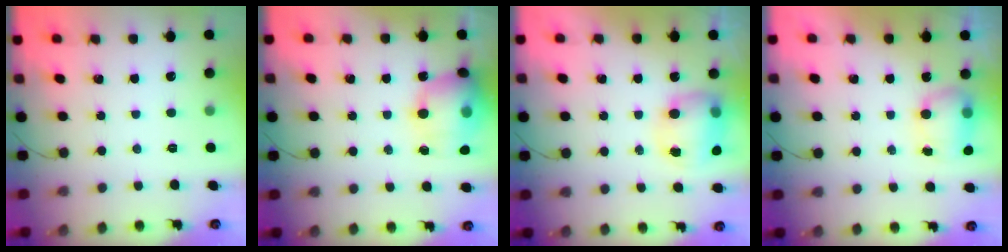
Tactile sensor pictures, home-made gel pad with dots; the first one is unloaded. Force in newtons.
{"total": 16.4, "press": 16.2, "slide": 2.9}
{"total": 9.8, "press": 9.6, "slide": 2.1}
{"total": 6.8, "press": 6.8, "slide": 0.5}